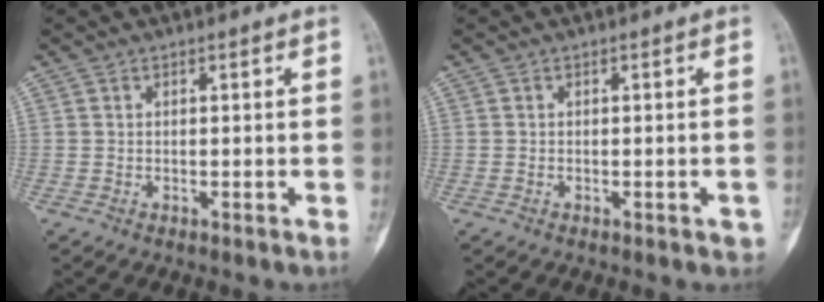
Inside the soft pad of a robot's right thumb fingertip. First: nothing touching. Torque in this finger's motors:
{"motor_torque": [0.85, 0.29, 0.50, -0.34, 0.09]}